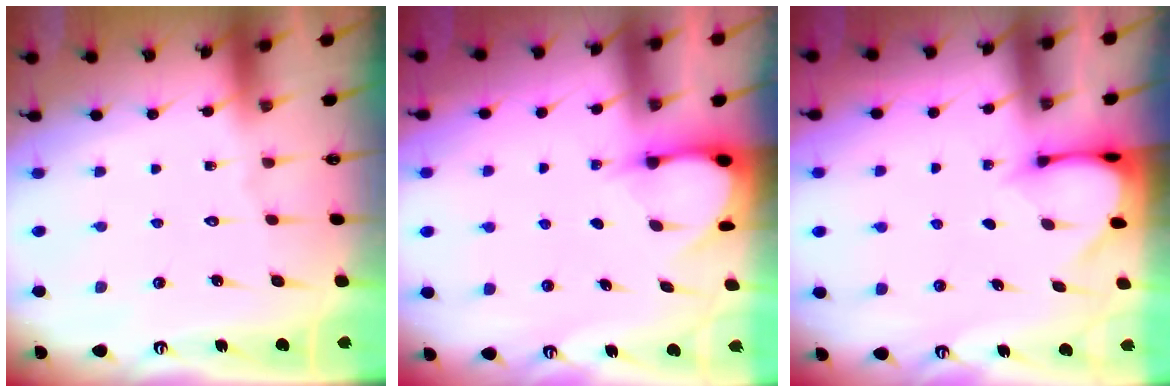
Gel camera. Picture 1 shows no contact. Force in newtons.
{"total": 3.2, "press": 3.2, "slide": 0.3}
{"total": 3.2, "press": 3.2, "slide": 0.3}